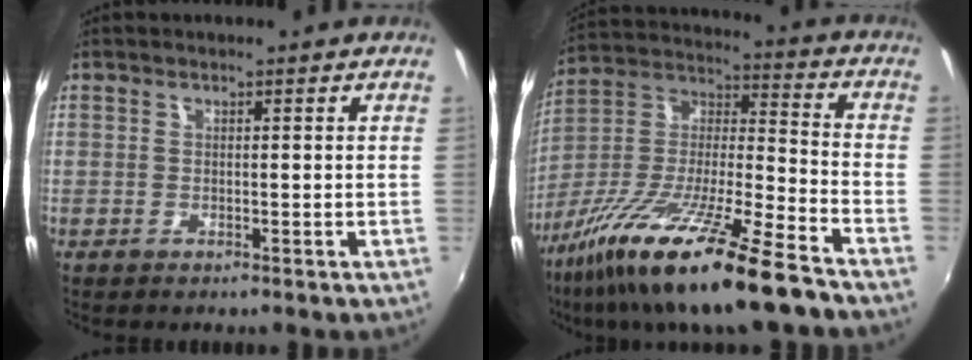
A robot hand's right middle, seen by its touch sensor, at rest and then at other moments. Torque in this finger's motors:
{"motor_torque": [1.58, -0.56, 1.05, 0.21]}